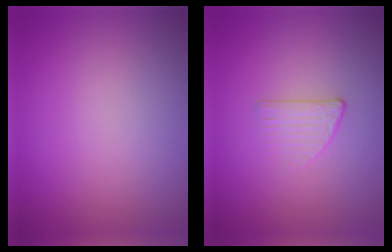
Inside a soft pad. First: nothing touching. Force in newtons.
{"total": 1.3, "press": 0.8, "slide": 1.0}